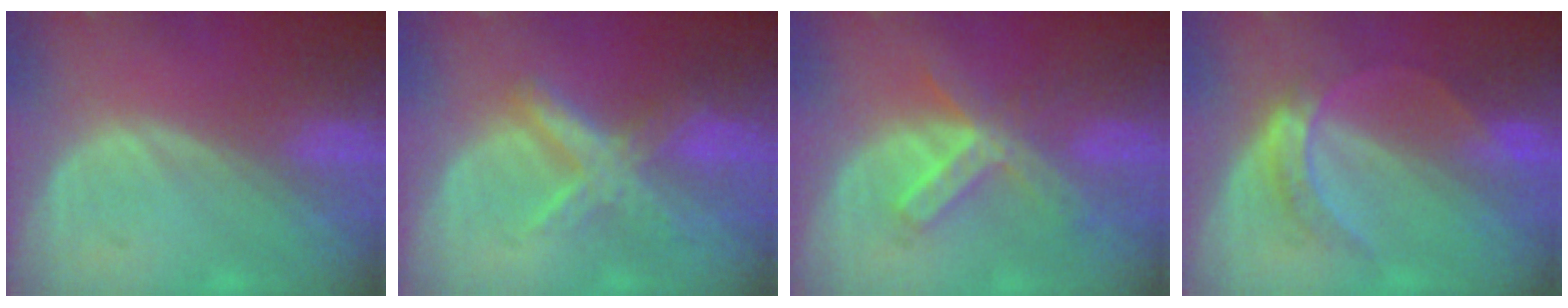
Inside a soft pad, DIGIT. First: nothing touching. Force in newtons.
{"total": 7.2, "press": 6.1, "slide": 3.7}
{"total": 6.3, "press": 5.8, "slide": 2.4}
{"total": 5.0, "press": 4.8, "slide": 1.5}